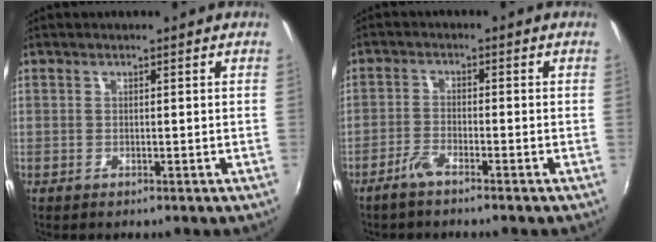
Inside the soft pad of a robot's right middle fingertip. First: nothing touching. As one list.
[{"total": 3.4, "force": [-2.8, 0.5, 1.9], "torque": [-0.056, 0.000, -0.057]}]